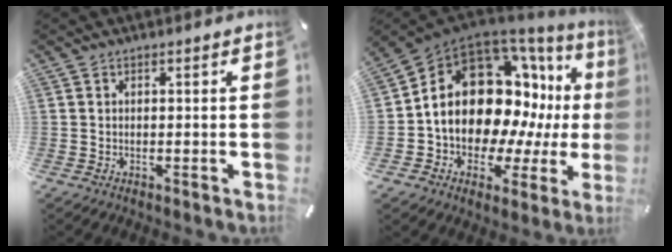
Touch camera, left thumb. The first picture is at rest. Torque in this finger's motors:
{"motor_torque": [1.66, 3.31, 2.77, 0.00, 0.83]}